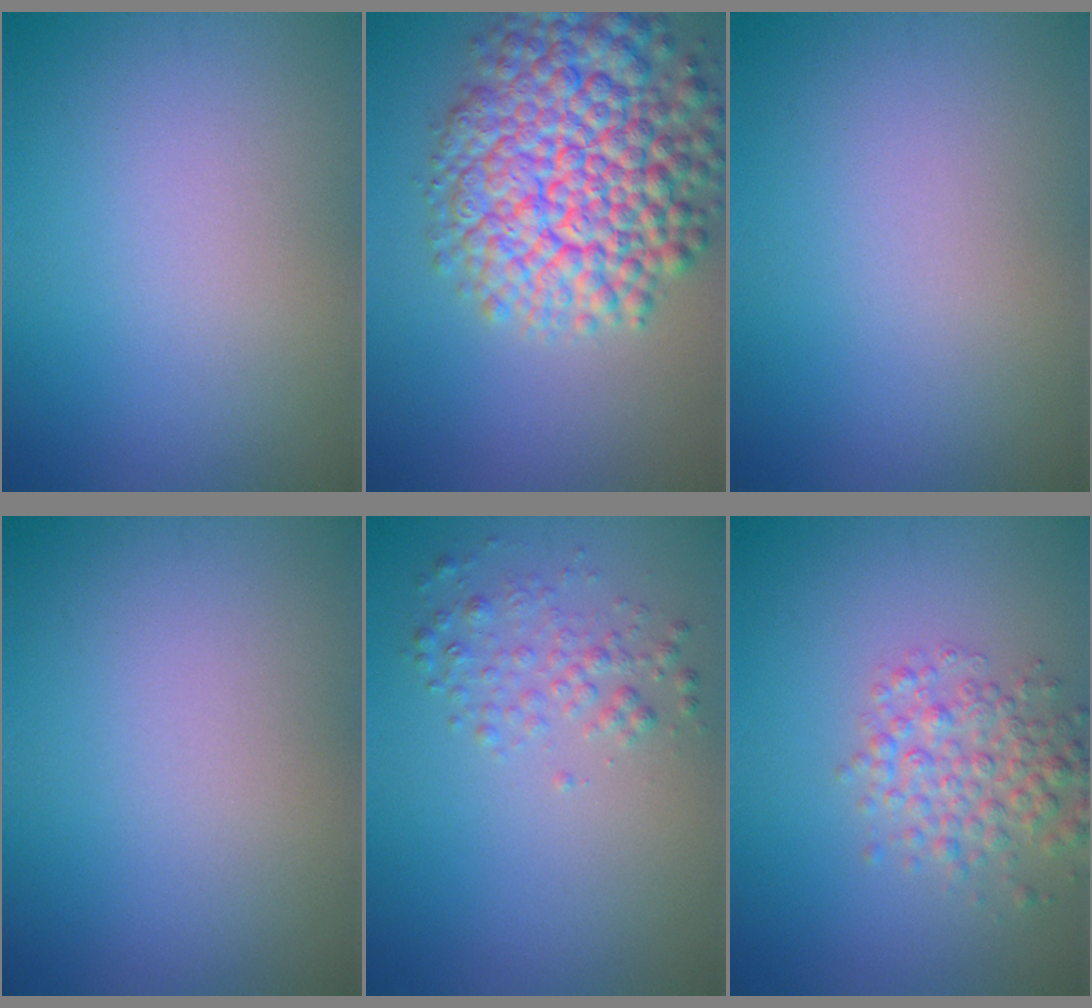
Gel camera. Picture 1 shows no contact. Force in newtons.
{"total": 11.4, "press": 11.4, "slide": 0.5}
{"total": 0.0}
{"total": 0.0}
{"total": 2.0, "press": 2.0, "slide": 0.1}
{"total": 3.6, "press": 3.6, "slide": 0.1}